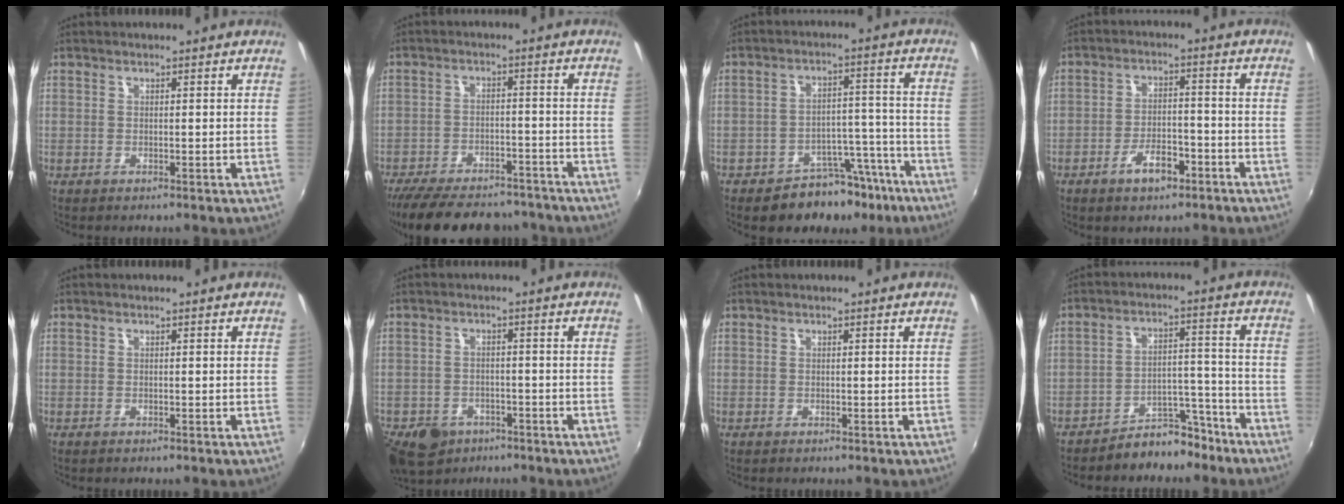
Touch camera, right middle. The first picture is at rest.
{"total": 20.3, "force": [-16.7, 7.4, 8.7], "torque": [-0.188, -0.011, -0.235]}
{"total": 11.2, "force": [-8.4, 6.5, 3.5], "torque": [-0.052, 0.031, -0.097]}
{"total": 6.4, "force": [-4.0, 2.9, 4.0], "torque": [-0.079, 0.005, -0.058]}
{"total": 0.0}
{"total": 10.4, "force": [-6.6, 6.9, 4.1], "torque": [-0.112, -0.008, -0.100]}
{"total": 0.0}
{"total": 8.4, "force": [-7.2, 3.7, 2.1], "torque": [-0.035, 0.034, -0.096]}